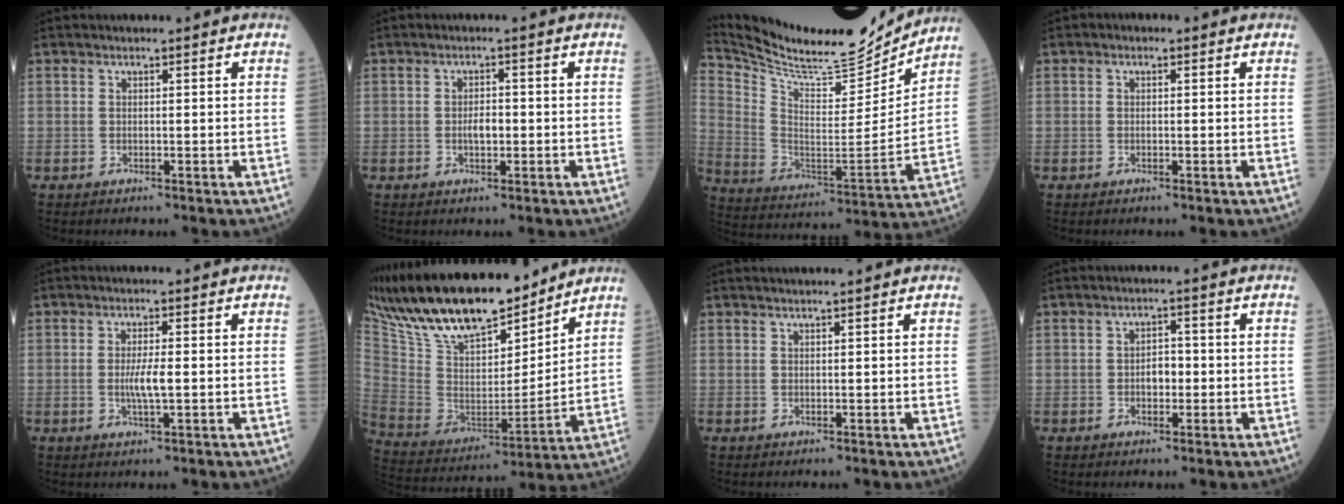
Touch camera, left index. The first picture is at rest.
{"total": 2.1, "force": [-0.6, 0.9, 1.9], "torque": [-0.032, 0.000, -0.010]}
{"total": 20.5, "force": [19.3, 2.3, 6.6], "torque": [-0.141, -0.044, 0.308]}
{"total": 0.7, "force": [-0.1, 0.6, 0.3], "torque": [-0.004, -0.002, -0.009]}
{"total": 3.3, "force": [-0.5, 0.2, 3.2], "torque": [-0.064, -0.008, -0.010]}
{"total": 23.1, "force": [18.5, 6.8, 12.1], "torque": [-0.234, 0.012, 0.329]}
{"total": 2.5, "force": [2.2, 0.0, 1.1], "torque": [-0.008, 0.016, 0.031]}
{"total": 2.6, "force": [-0.6, 1.4, 2.0], "torque": [-0.028, 0.003, -0.012]}